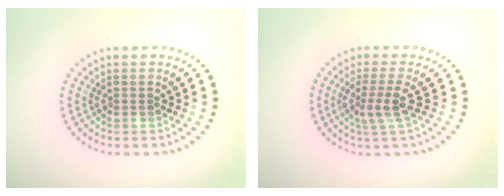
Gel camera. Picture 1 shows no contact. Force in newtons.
{"total": 2.6, "press": 1.9, "slide": 1.7}